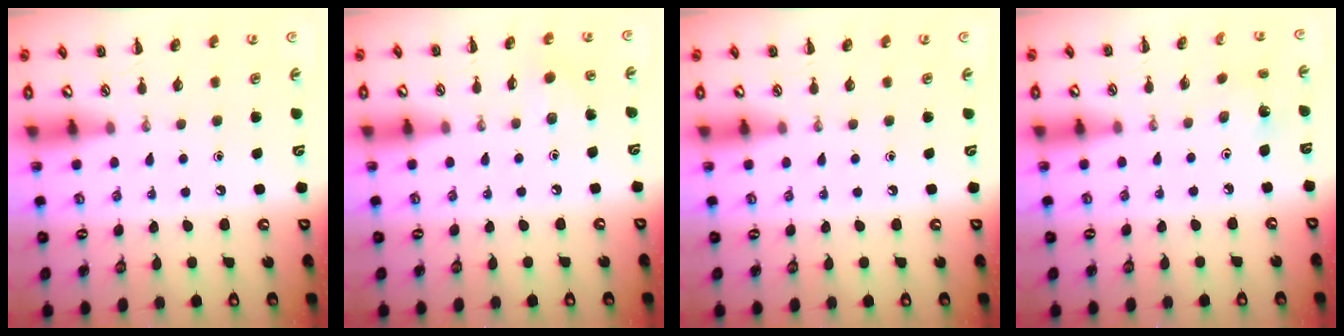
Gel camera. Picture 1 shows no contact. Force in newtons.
{"total": 2.3, "press": 2.2, "slide": 0.8}
{"total": 0.0}
{"total": 1.6, "press": 1.5, "slide": 0.5}